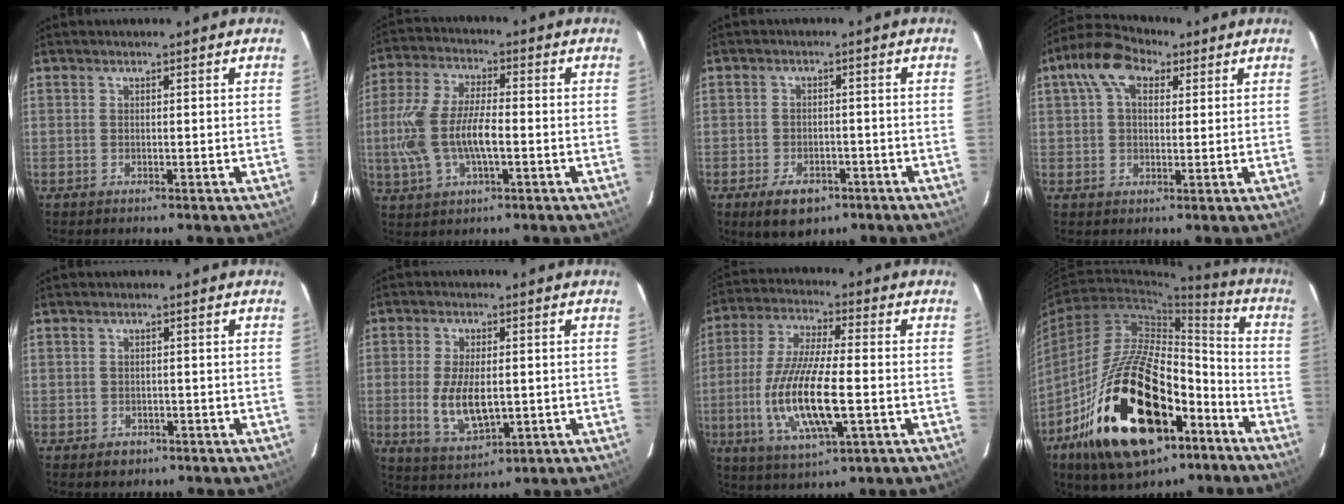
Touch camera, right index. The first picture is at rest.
{"total": 12.9, "force": [-2.0, 5.3, 11.6], "torque": [-0.250, 0.001, -0.038]}
{"total": 7.1, "force": [-4.3, 4.3, 3.7], "torque": [-0.079, -0.002, -0.058]}
{"total": 9.2, "force": [3.9, 5.6, 6.2], "torque": [-0.122, 0.037, 0.061]}
{"total": 2.4, "force": [-1.1, 2.0, 0.5], "torque": [-0.011, 0.001, -0.012]}
{"total": 9.3, "force": [-1.1, 4.3, 8.2], "torque": [-0.165, -0.013, -0.012]}
{"total": 16.2, "force": [-3.5, 4.1, 15.3], "torque": [-0.313, -0.014, -0.064]}
{"total": 27.9, "force": [-14.2, 13.7, 19.8], "torque": [-0.357, 0.008, -0.217]}